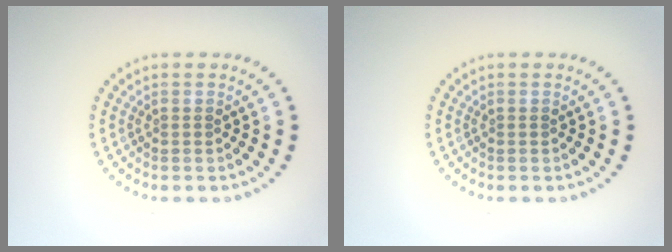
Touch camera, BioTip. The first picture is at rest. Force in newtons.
{"total": 0.0}